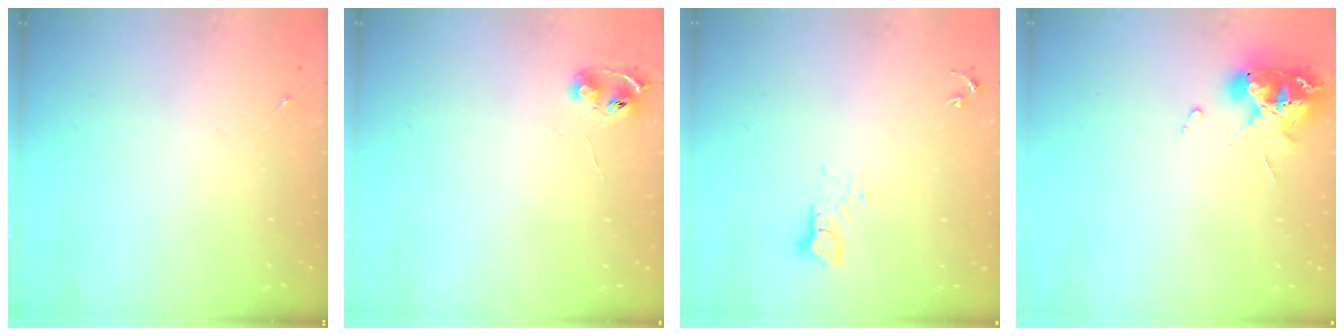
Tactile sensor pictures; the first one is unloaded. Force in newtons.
{"total": 6.4, "press": 6.4, "slide": 0.7}
{"total": 3.7, "press": 3.7, "slide": 0.4}
{"total": 11.1, "press": 11.0, "slide": 1.2}